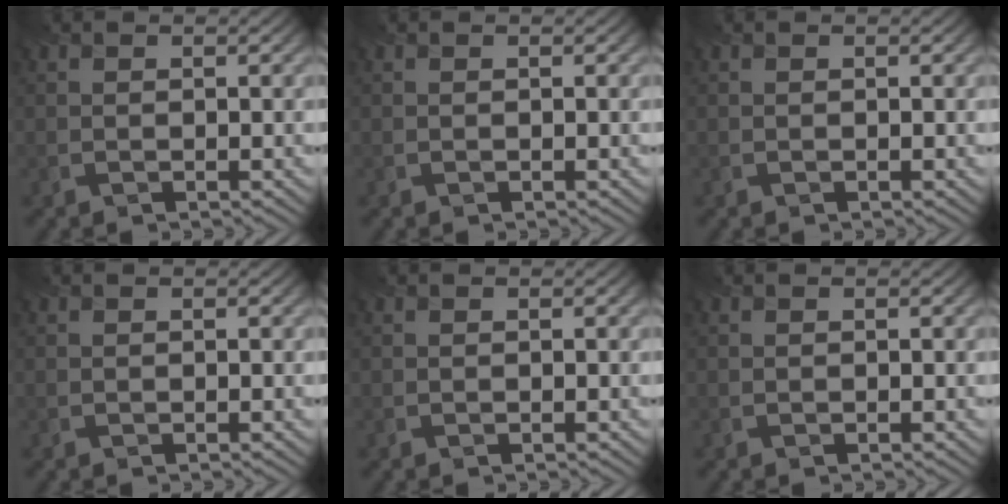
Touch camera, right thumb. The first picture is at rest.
{"total": 0.0}
{"total": 0.0}
{"total": 0.0}
{"total": 0.0}
{"total": 0.0}